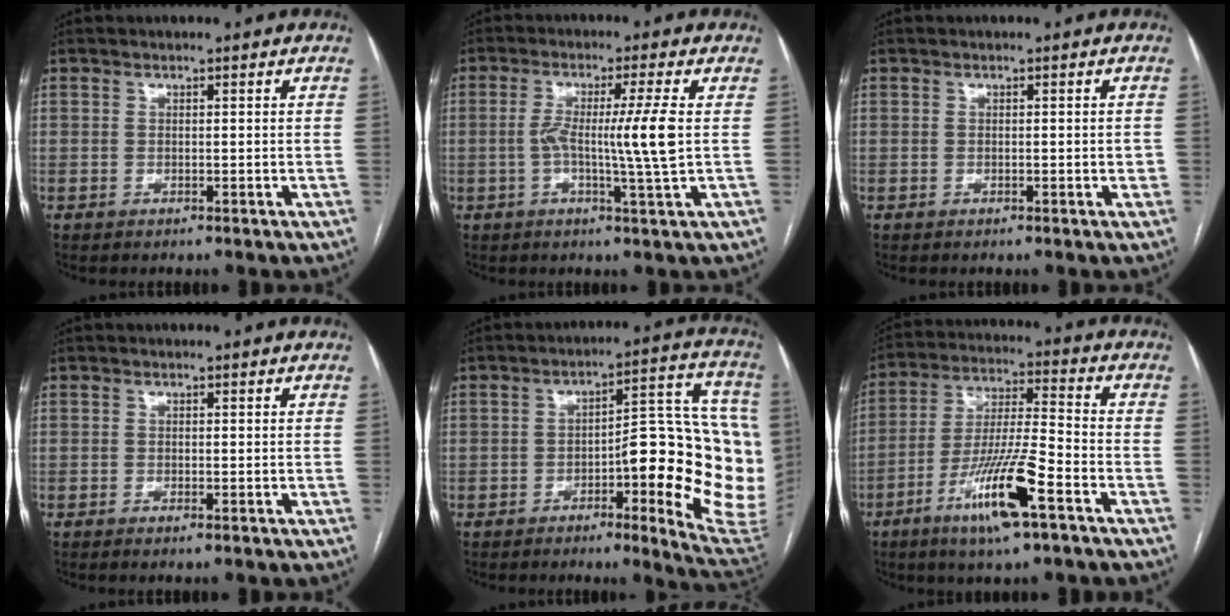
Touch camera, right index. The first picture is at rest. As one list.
[{"total": 8.4, "force": [-0.2, -1.3, 8.3], "torque": [-0.146, -0.003, -0.004]}, {"total": 1.4, "force": [-0.2, 0.3, 1.4], "torque": [-0.020, 0.000, -0.001]}, {"total": 0.7, "force": [-0.5, 0.0, 0.5], "torque": [-0.008, -0.001, -0.009]}, {"total": 18.8, "force": [-3.0, 4.2, 18.1], "torque": [-0.161, 0.030, -0.030]}, {"total": 13.9, "force": [-7.0, 0.9, 11.9], "torque": [-0.232, -0.017, -0.128]}]